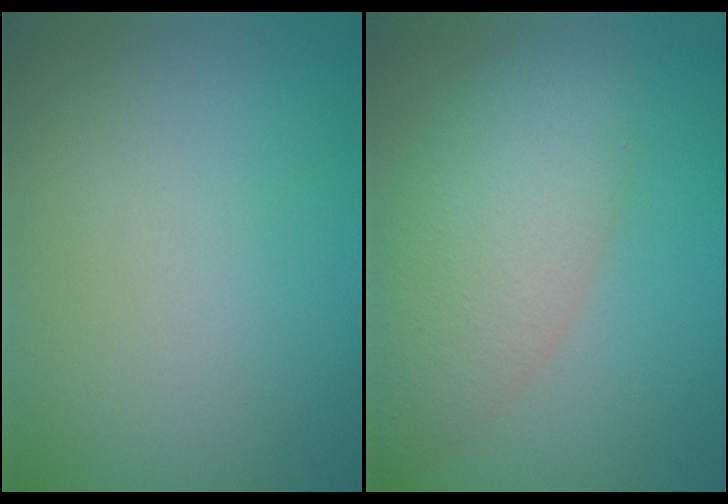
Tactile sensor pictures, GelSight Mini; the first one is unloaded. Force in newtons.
{"total": 6.4, "press": 6.4, "slide": 0.4}